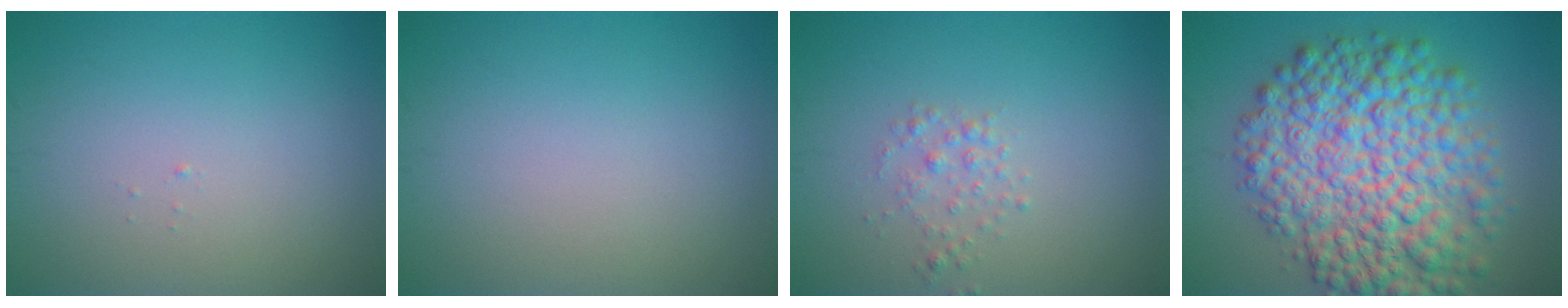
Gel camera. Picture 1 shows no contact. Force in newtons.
{"total": 0.0}
{"total": 1.3, "press": 1.3, "slide": 0.0}
{"total": 11.9, "press": 11.9, "slide": 0.2}